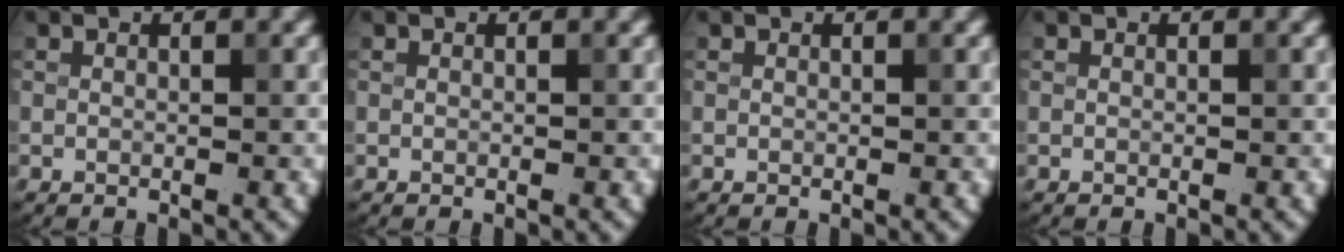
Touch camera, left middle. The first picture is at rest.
{"total": 0.0}
{"total": 0.0}
{"total": 0.0}